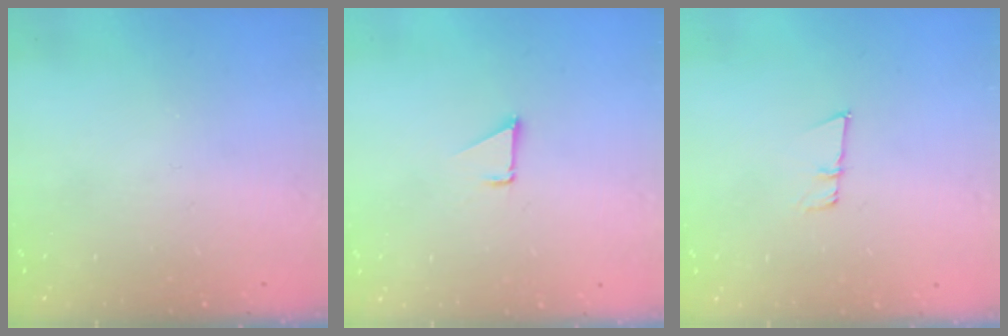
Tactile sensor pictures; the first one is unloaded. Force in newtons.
{"total": 1.1, "press": 1.1, "slide": 0.1}
{"total": 5.4, "press": 5.2, "slide": 1.3}